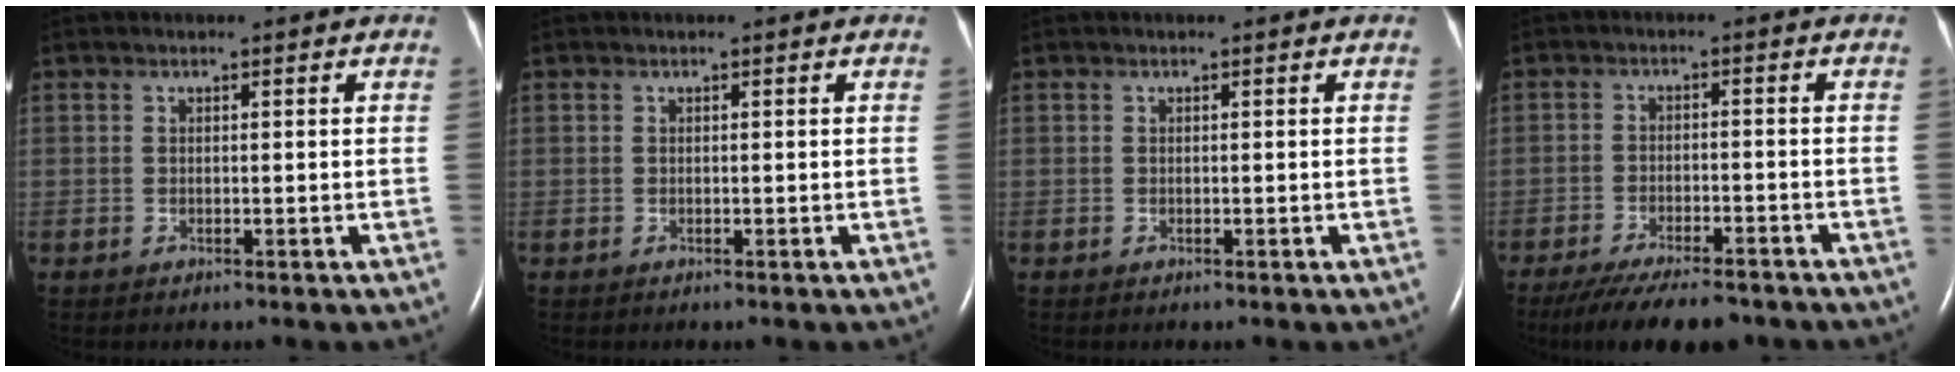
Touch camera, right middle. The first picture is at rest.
{"total": 0.0}
{"total": 0.0}
{"total": 12.7, "force": [-10.6, 3.0, 6.3], "torque": [-0.110, -0.020, -0.158]}